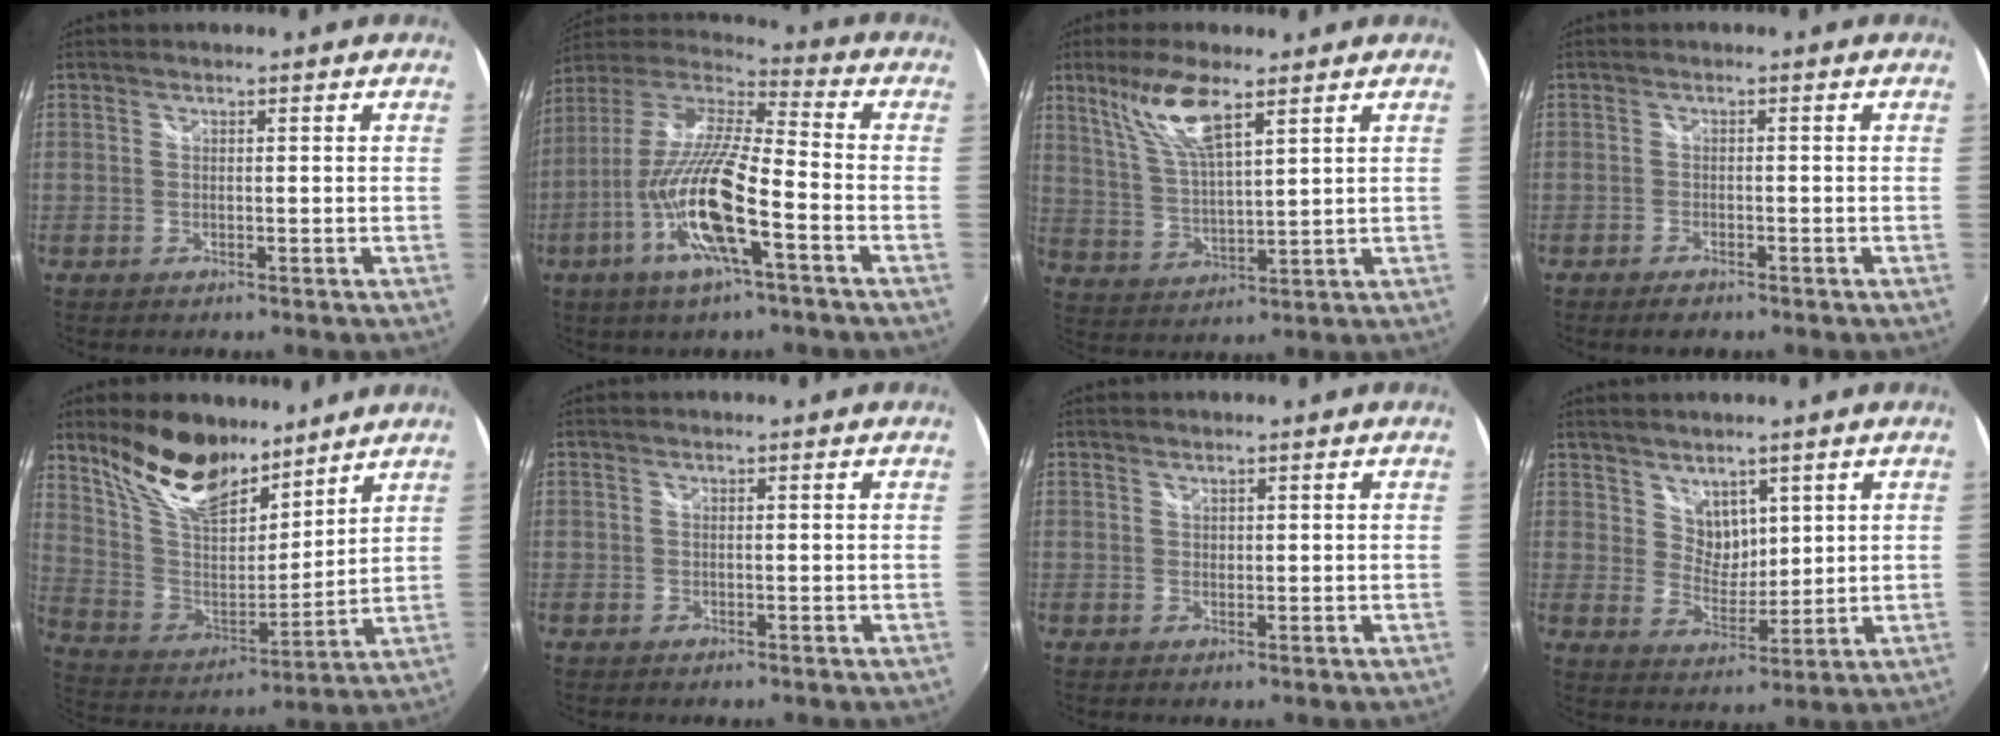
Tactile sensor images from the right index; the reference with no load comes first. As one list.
[{"total": 18.1, "force": [-7.4, 3.2, 16.2], "torque": [-0.316, -0.025, -0.146]}, {"total": 10.0, "force": [6.1, 2.1, 7.6], "torque": [-0.154, 0.002, 0.127]}, {"total": 2.6, "force": [-2.0, 1.1, 1.2], "torque": [-0.032, -0.005, -0.035]}, {"total": 17.4, "force": [12.7, 7.6, 9.2], "torque": [-0.193, 0.009, 0.244]}, {"total": 0.0}, {"total": 0.6, "force": [0.5, 0.4, 0.0], "torque": [0.002, 0.001, 0.009]}, {"total": 5.3, "force": [3.5, 3.5, 1.8], "torque": [-0.018, 0.000, 0.068]}]